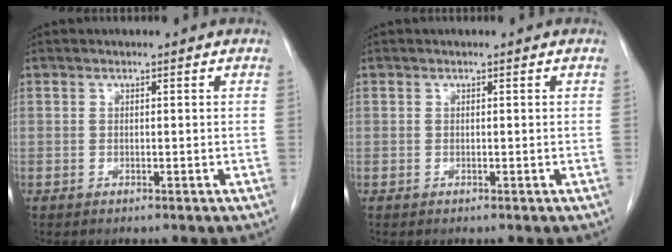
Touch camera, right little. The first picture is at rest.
{"total": 0.0}